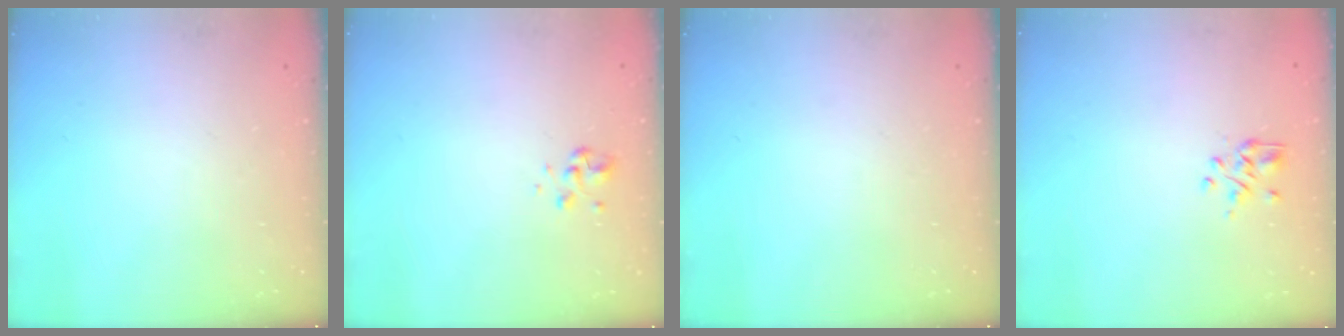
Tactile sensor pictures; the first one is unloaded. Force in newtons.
{"total": 2.9, "press": 2.8, "slide": 0.9}
{"total": 0.0}
{"total": 2.2, "press": 2.0, "slide": 1.0}